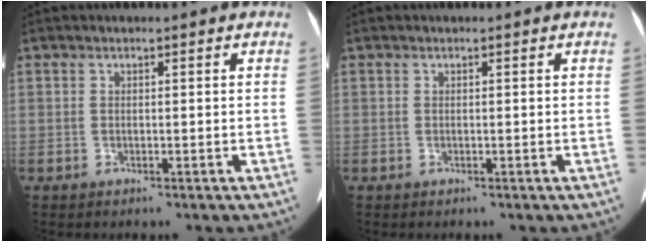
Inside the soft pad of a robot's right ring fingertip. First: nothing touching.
{"total": 0.0}